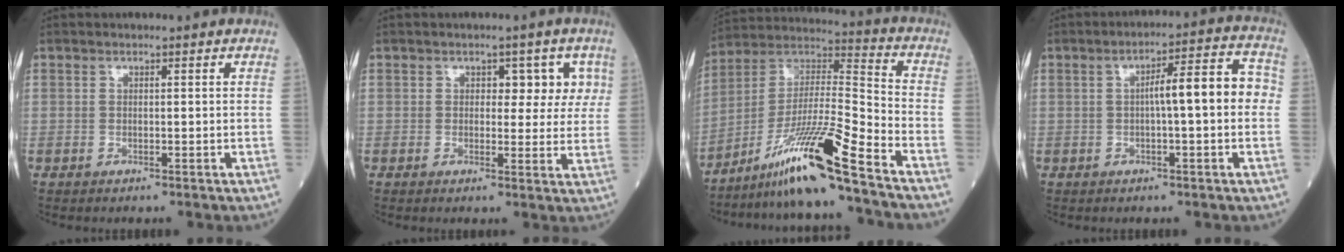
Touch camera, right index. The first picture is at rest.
{"total": 4.9, "force": [1.8, 3.0, 3.4], "torque": [-0.021, 0.010, 0.018]}
{"total": 15.6, "force": [-10.9, -1.6, 11.0], "torque": [-0.209, -0.001, -0.195]}
{"total": 8.3, "force": [0.1, 1.1, 8.2], "torque": [-0.117, 0.033, -0.002]}